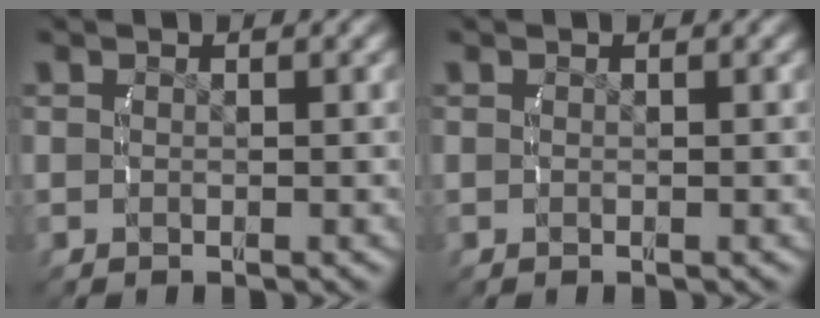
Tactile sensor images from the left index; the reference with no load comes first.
{"total": 0.0}